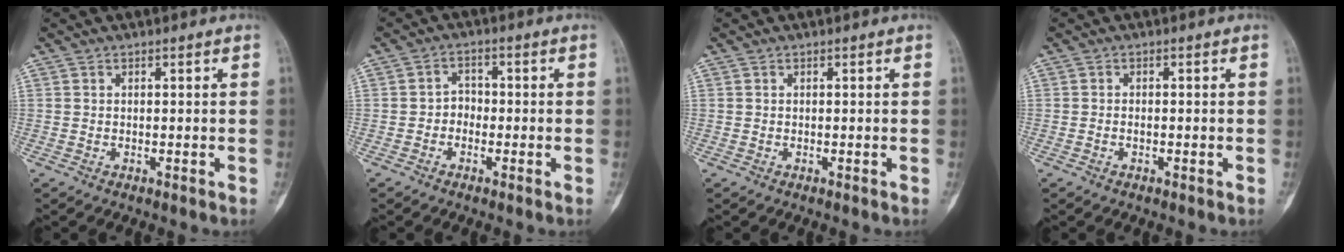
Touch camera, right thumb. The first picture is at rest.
{"total": 2.9, "force": [-1.0, 2.4, 1.2], "torque": [0.003, 0.014, -0.028]}
{"total": 0.0}
{"total": 0.8, "force": [-0.3, 0.5, 0.6], "torque": [-0.012, 0.005, -0.006]}